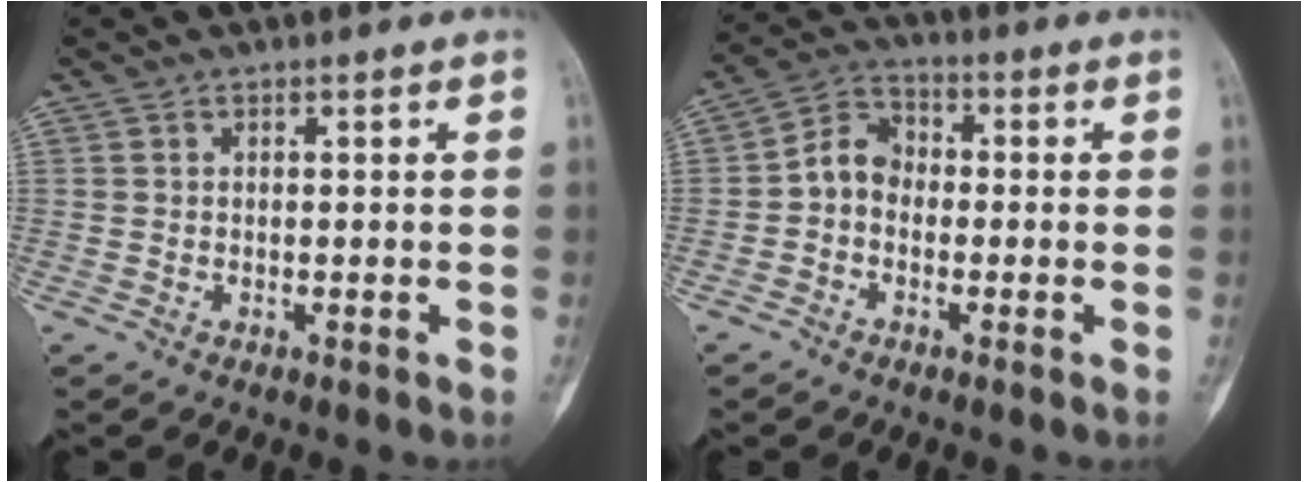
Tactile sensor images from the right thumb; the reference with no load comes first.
{"total": 6.2, "force": [-1.2, 4.9, 3.5], "torque": [-0.043, 0.026, -0.039]}